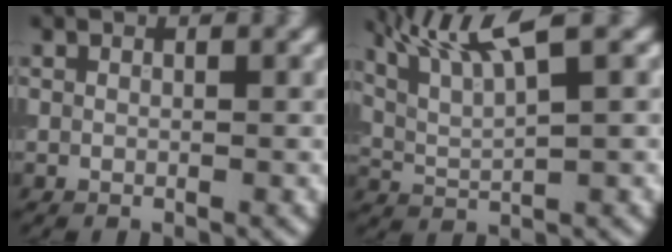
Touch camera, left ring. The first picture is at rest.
{"total": 6.2, "force": [3.7, 1.0, 4.8], "torque": [-0.085, 0.014, 0.074]}